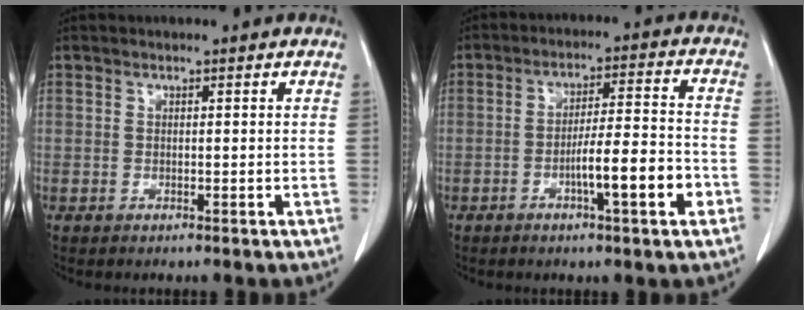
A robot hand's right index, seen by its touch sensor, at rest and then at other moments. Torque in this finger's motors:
{"motor_torque": [1.28, -0.61, 0.61, 0.09]}